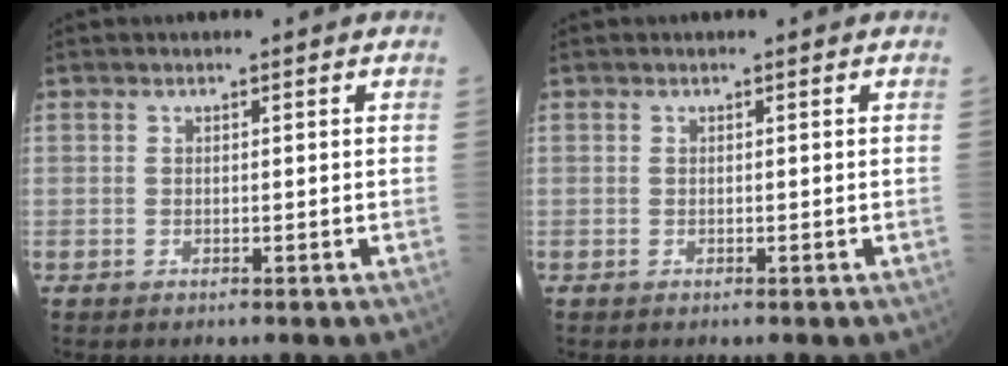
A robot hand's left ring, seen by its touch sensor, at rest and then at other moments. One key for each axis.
{"total": 0.0}